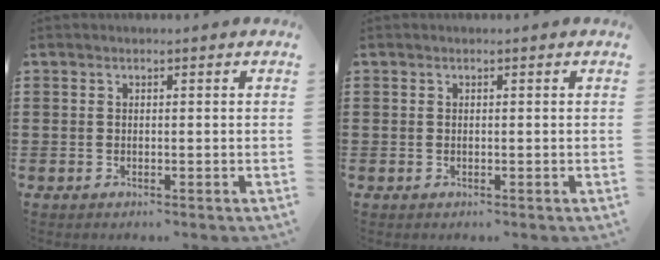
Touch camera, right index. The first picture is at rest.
{"total": 0.0}